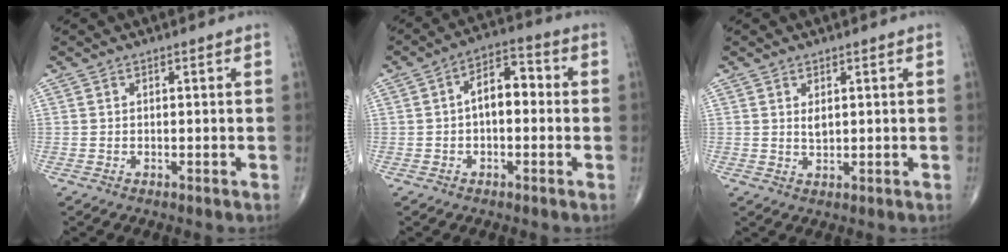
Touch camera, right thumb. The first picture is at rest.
{"total": 7.7, "force": [0.0, 4.4, 6.3], "torque": [-0.083, 0.033, -0.011]}
{"total": 1.8, "force": [0.7, 0.9, 1.5], "torque": [-0.022, -0.007, 0.015]}